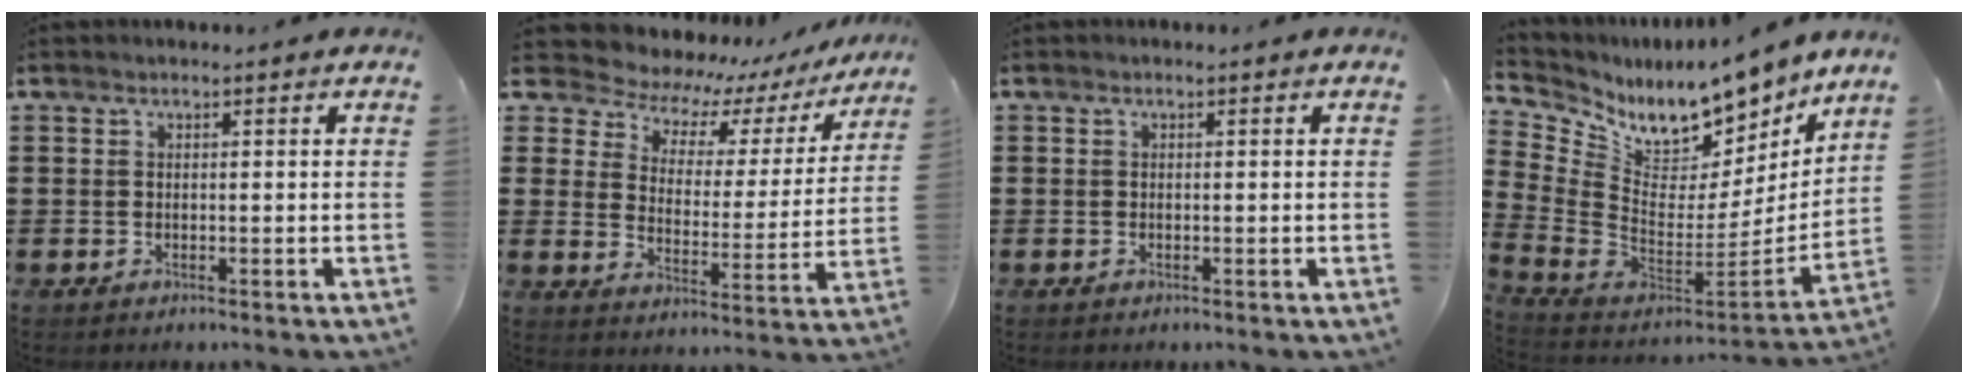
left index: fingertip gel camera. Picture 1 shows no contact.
{"total": 5.8, "force": [5.1, 2.7, 0.7], "torque": [-0.044, -0.044, 0.083]}
{"total": 0.0}
{"total": 10.2, "force": [8.5, 3.8, 4.1], "torque": [-0.109, -0.073, 0.149]}